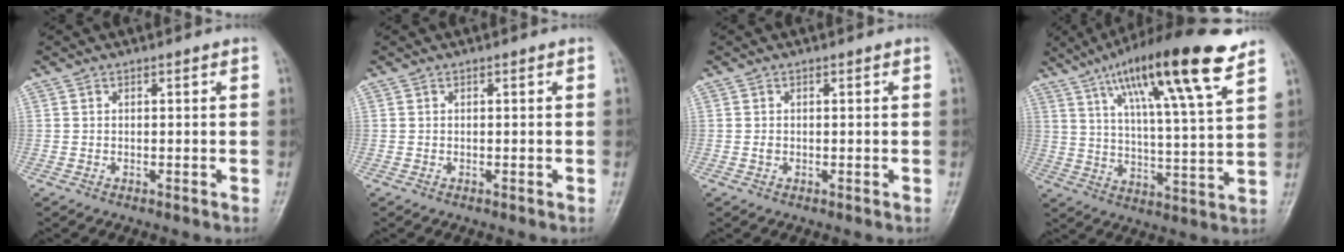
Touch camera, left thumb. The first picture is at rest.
{"total": 0.0}
{"total": 0.8, "force": [-0.1, 0.6, 0.5], "torque": [-0.006, 0.003, 0.000]}
{"total": 20.7, "force": [12.4, 3.2, 16.3], "torque": [-0.254, -0.040, 0.201]}